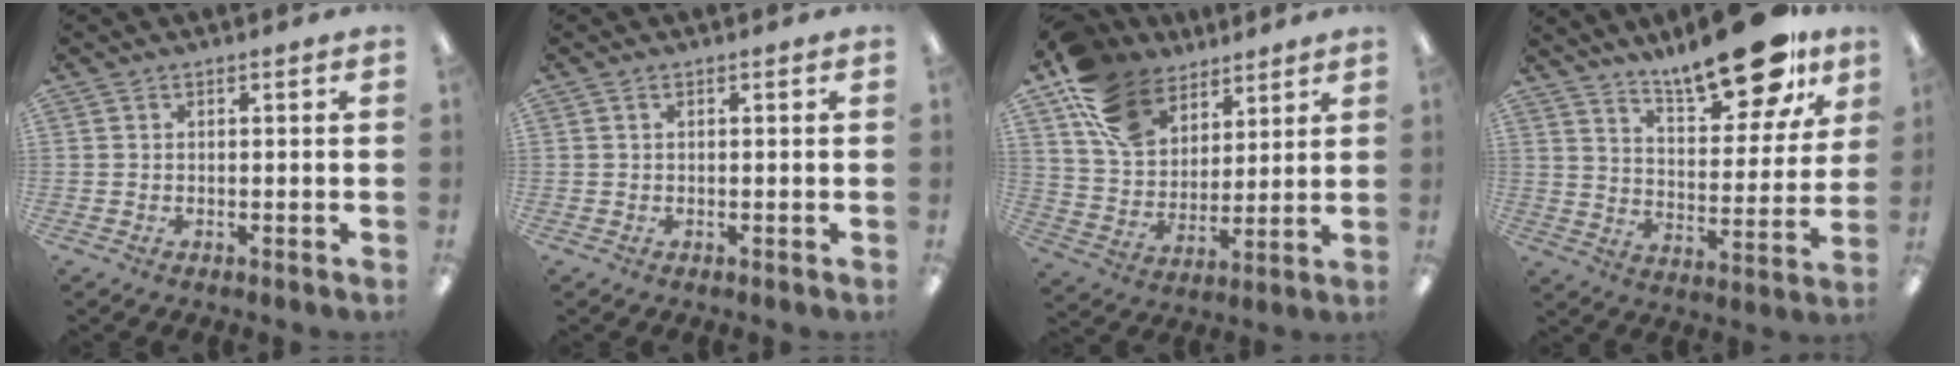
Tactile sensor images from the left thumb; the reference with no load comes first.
{"total": 0.0}
{"total": 15.3, "force": [10.0, 10.0, 5.9], "torque": [-0.119, -0.046, 0.197]}
{"total": 19.7, "force": [15.4, 6.3, 10.5], "torque": [-0.152, -0.099, 0.257]}